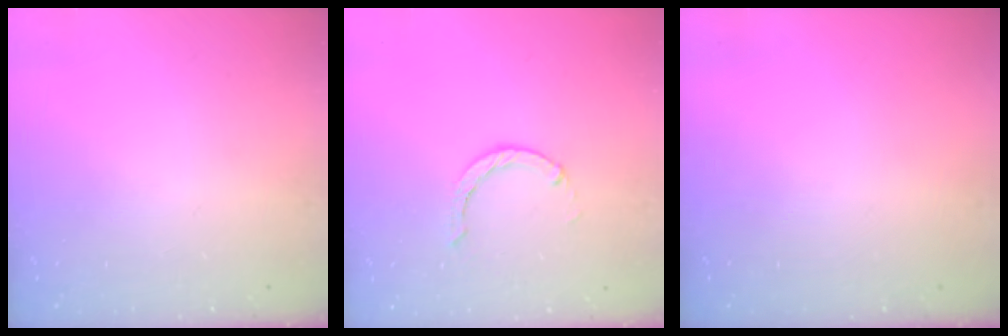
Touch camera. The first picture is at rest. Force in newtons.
{"total": 0.0}
{"total": 0.0}